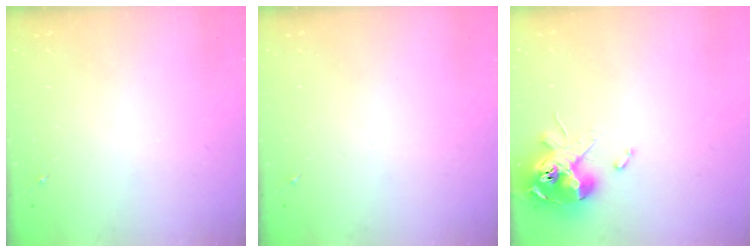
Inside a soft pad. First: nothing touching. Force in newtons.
{"total": 0.0}
{"total": 14.1, "press": 14.0, "slide": 1.7}